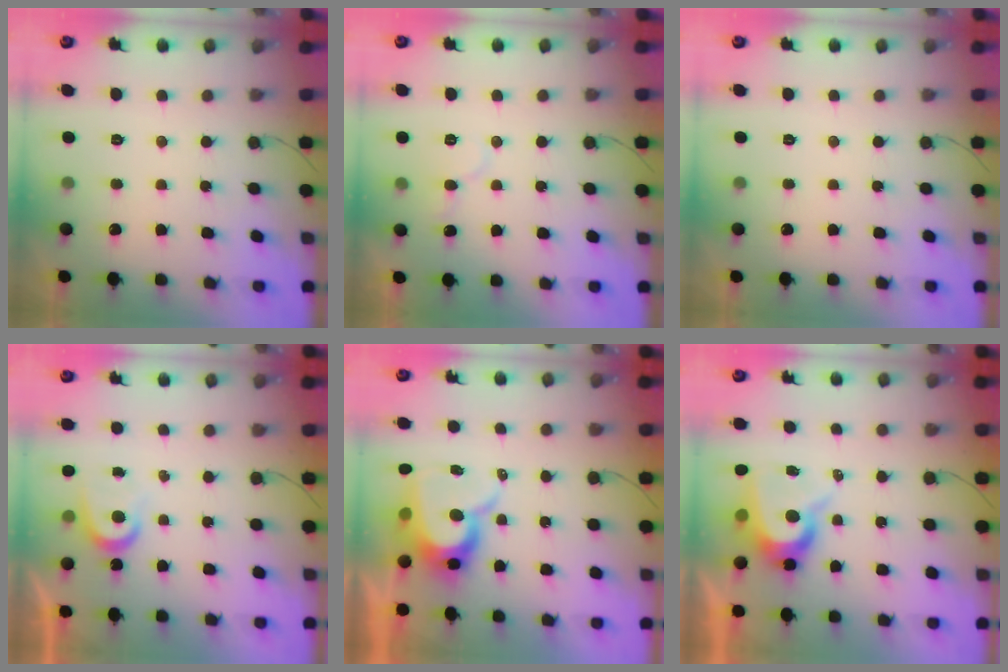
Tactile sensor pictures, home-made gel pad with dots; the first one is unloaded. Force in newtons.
{"total": 5.4, "press": 5.3, "slide": 0.5}
{"total": 0.0}
{"total": 4.1, "press": 4.1, "slide": 0.6}
{"total": 11.2, "press": 11.1, "slide": 1.1}
{"total": 9.2, "press": 9.2, "slide": 0.6}